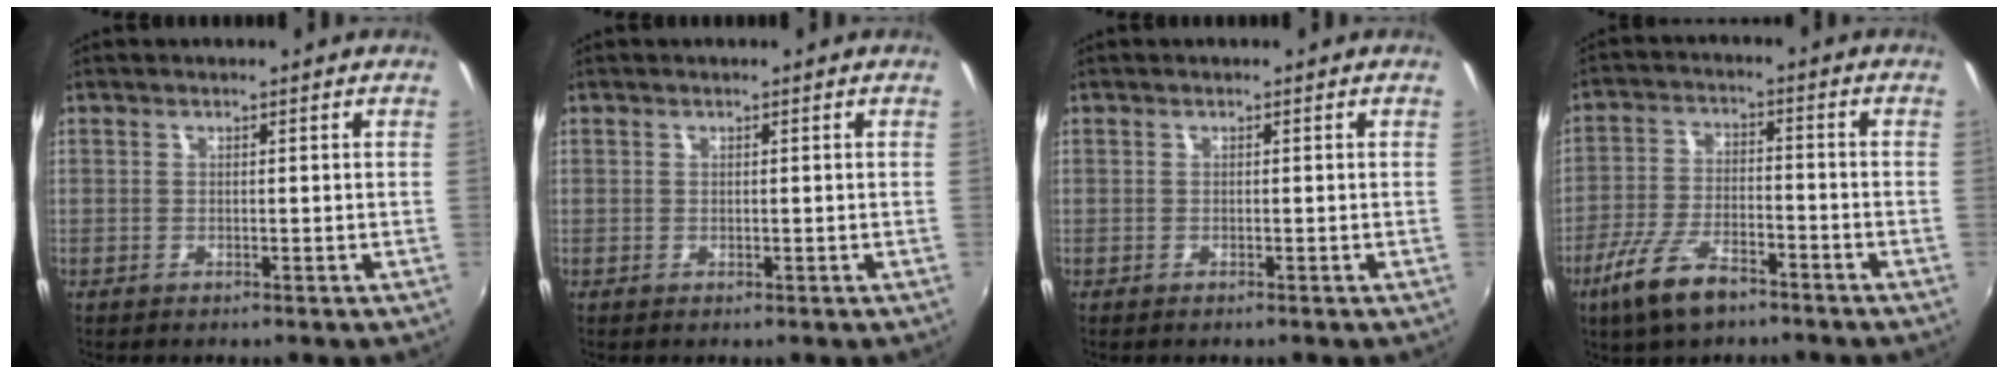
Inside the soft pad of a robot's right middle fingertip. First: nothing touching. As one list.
[{"total": 0.0}, {"total": 0.0}, {"total": 10.4, "force": [-6.9, 3.8, 6.8], "torque": [-0.153, -0.011, -0.129]}]